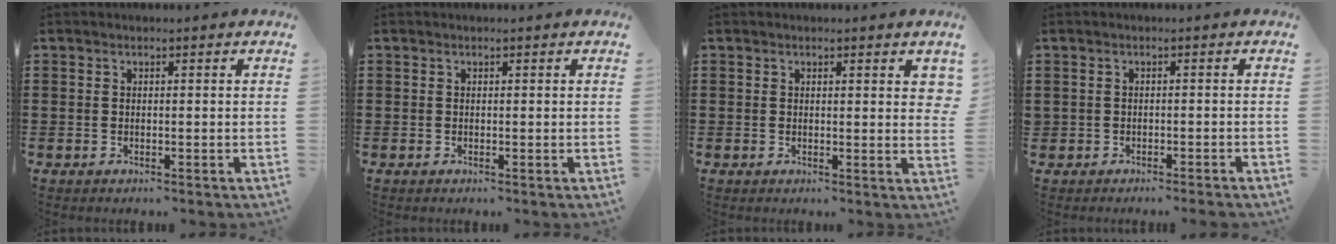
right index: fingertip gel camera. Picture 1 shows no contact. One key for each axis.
{"total": 0.0}
{"total": 1.2, "fx": 0.7, "fy": 0.4, "fz": 0.9, "tx": -0.012, "ty": 0.000, "tz": 0.010}
{"total": 1.0, "fx": -1.0, "fy": 0.1, "fz": 0.0, "tx": -0.003, "ty": 0.001, "tz": -0.021}